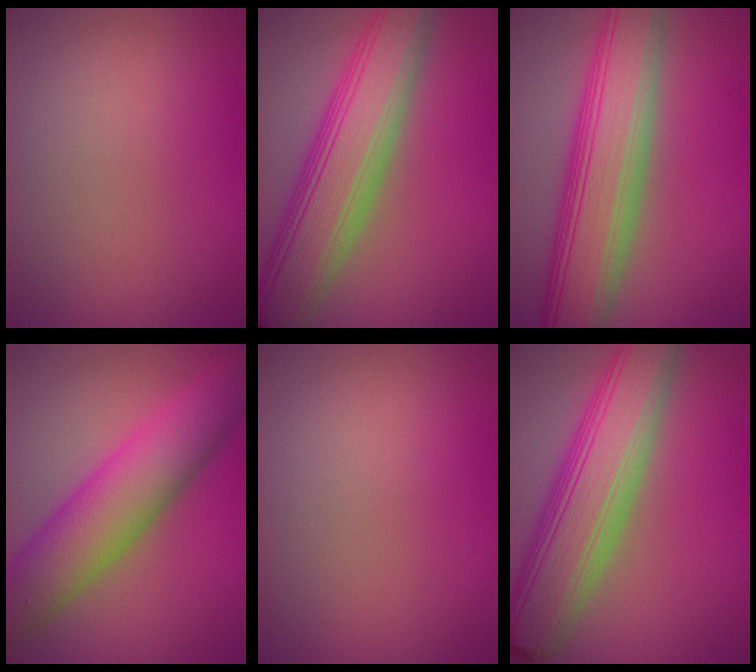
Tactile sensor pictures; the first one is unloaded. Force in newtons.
{"total": 9.9, "press": 9.9, "slide": 0.5}
{"total": 10.1, "press": 10.1, "slide": 0.4}
{"total": 9.3, "press": 9.3, "slide": 0.3}
{"total": 0.0}
{"total": 10.2, "press": 10.2, "slide": 0.5}